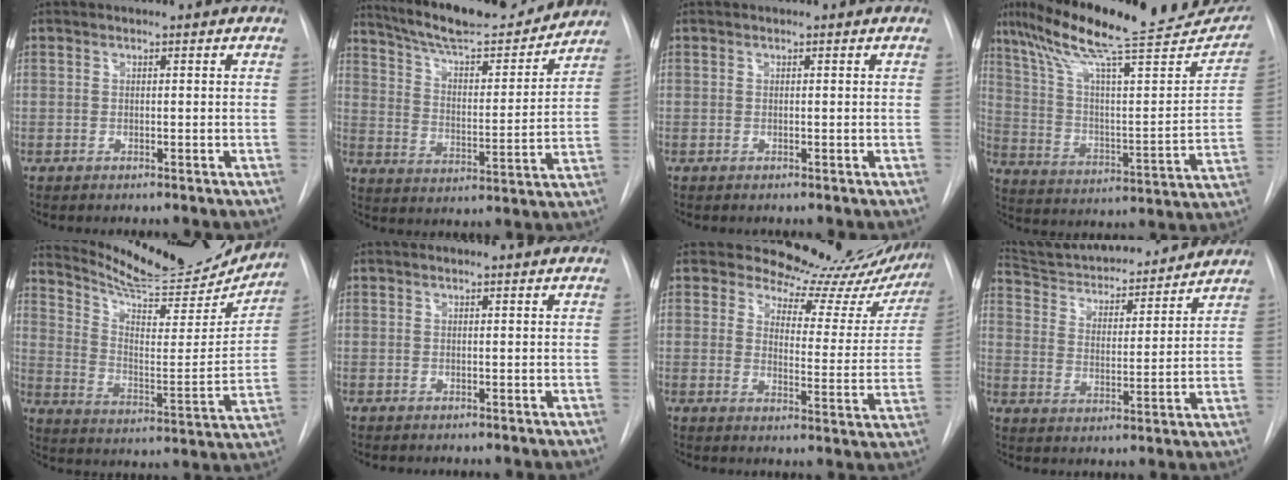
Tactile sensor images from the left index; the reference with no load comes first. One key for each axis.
{"total": 19.3, "fx": 17.3, "fy": 3.5, "fz": 7.8, "tx": -0.124, "ty": -0.002, "tz": 0.260}
{"total": 0.0}
{"total": 28.7, "fx": 23.0, "fy": 4.5, "fz": 16.7, "tx": -0.269, "ty": -0.002, "tz": 0.328}
{"total": 22.7, "fx": 21.2, "fy": 3.8, "fz": 7.3, "tx": -0.118, "ty": -0.054, "tz": 0.301}
{"total": 0.9, "fx": 0.9, "fy": -0.1, "fz": 0.2, "tx": -0.009, "ty": 0.006, "tz": 0.013}
{"total": 17.1, "fx": 15.9, "fy": 5.4, "fz": 3.2, "tx": -0.011, "ty": -0.059, "tz": 0.167}
{"total": 19.4, "fx": 18.0, "fy": 3.7, "fz": 6.1, "tx": -0.092, "ty": 0.005, "tz": 0.270}